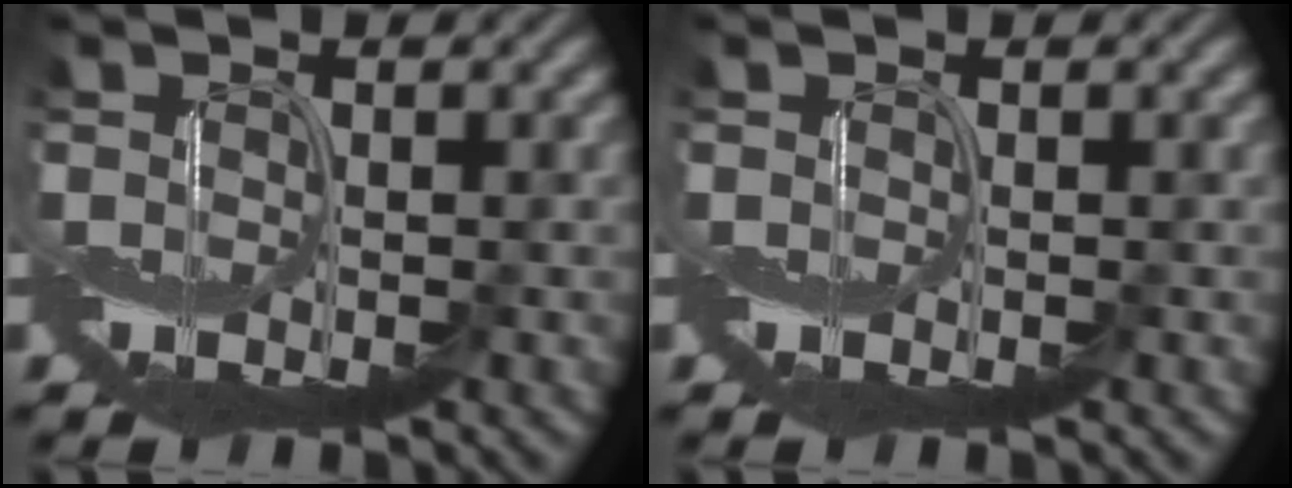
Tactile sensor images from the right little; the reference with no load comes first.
{"total": 0.0}